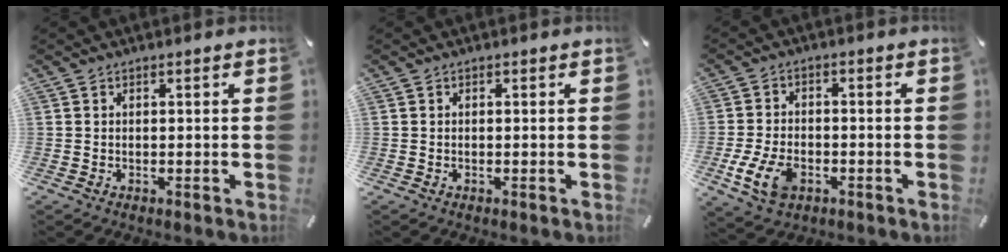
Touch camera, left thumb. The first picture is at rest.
{"total": 0.0}
{"total": 9.0, "force": [-3.4, 5.9, 5.9], "torque": [-0.128, 0.003, -0.063]}